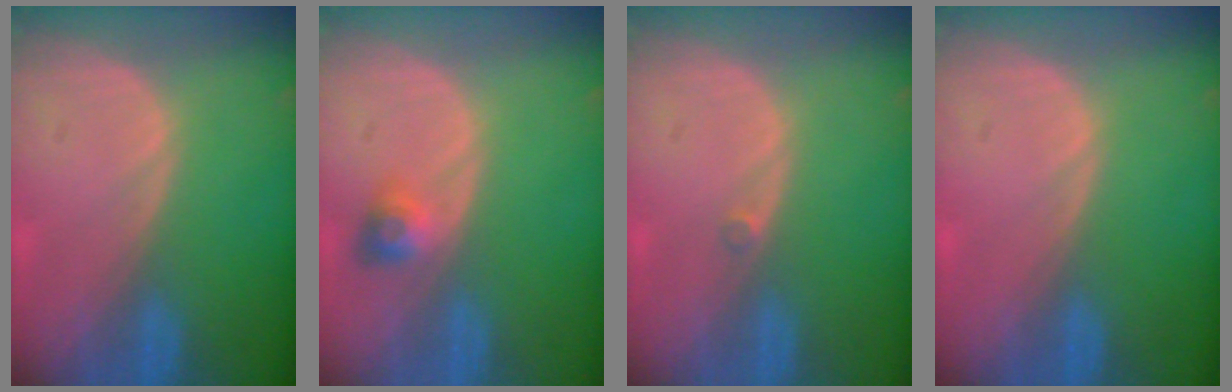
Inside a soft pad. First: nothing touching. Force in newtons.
{"total": 2.9, "press": 2.7, "slide": 1.2}
{"total": 0.7, "press": 0.6, "slide": 0.3}
{"total": 0.0}